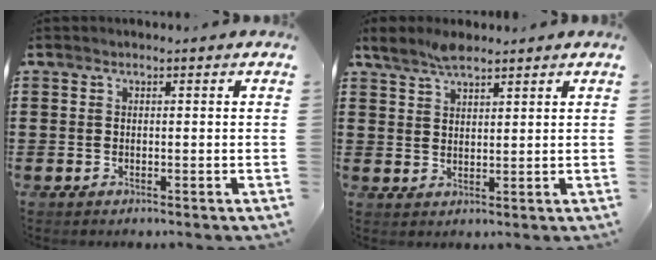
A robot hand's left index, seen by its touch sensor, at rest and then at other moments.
{"total": 3.5, "force": [3.0, 1.3, 1.5], "torque": [-0.035, 0.003, 0.056]}